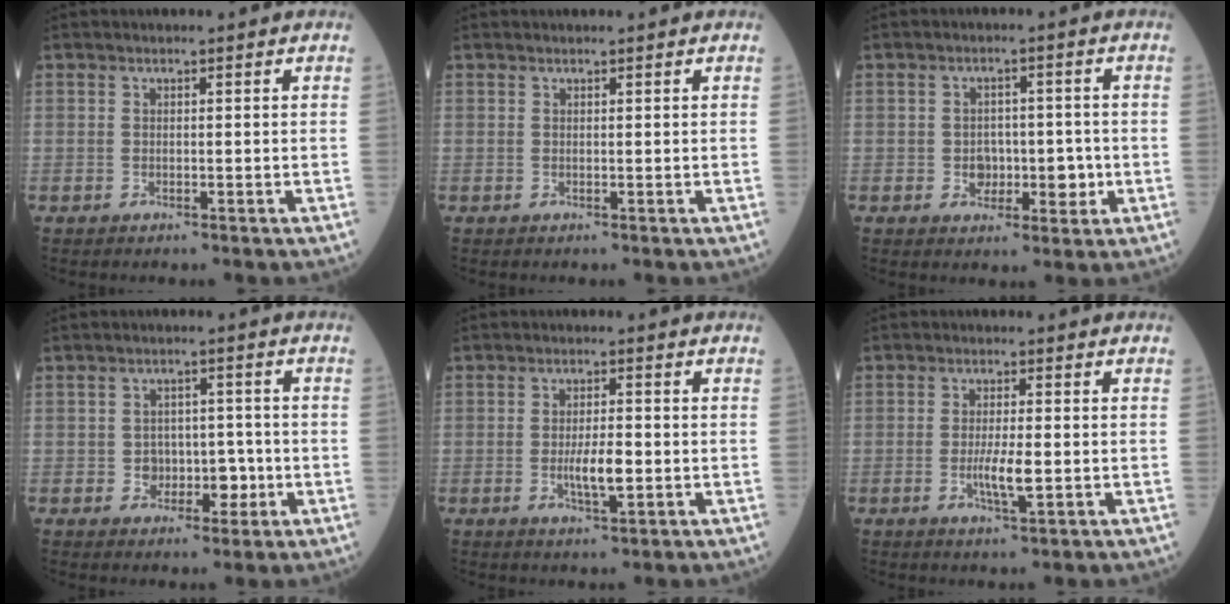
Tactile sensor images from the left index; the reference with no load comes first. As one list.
[{"total": 0.9, "force": [0.9, 0.1, 0.2], "torque": [-0.001, 0.008, 0.015]}, {"total": 4.6, "force": [-1.0, 3.2, 3.2], "torque": [-0.030, 0.008, -0.009]}, {"total": 4.3, "force": [-1.1, 3.4, 2.3], "torque": [-0.021, 0.010, -0.013]}, {"total": 4.2, "force": [-0.9, 0.9, 4.0], "torque": [-0.071, -0.004, -0.013]}, {"total": 4.0, "force": [-0.9, 0.5, 3.8], "torque": [-0.070, -0.007, -0.013]}]